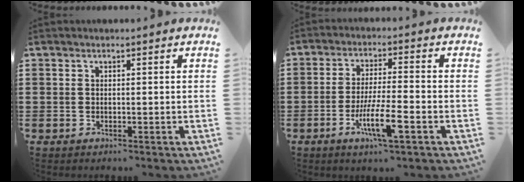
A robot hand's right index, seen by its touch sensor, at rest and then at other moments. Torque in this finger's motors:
{"motor_torque": [1.16, -0.36, 0.45, 0.11]}